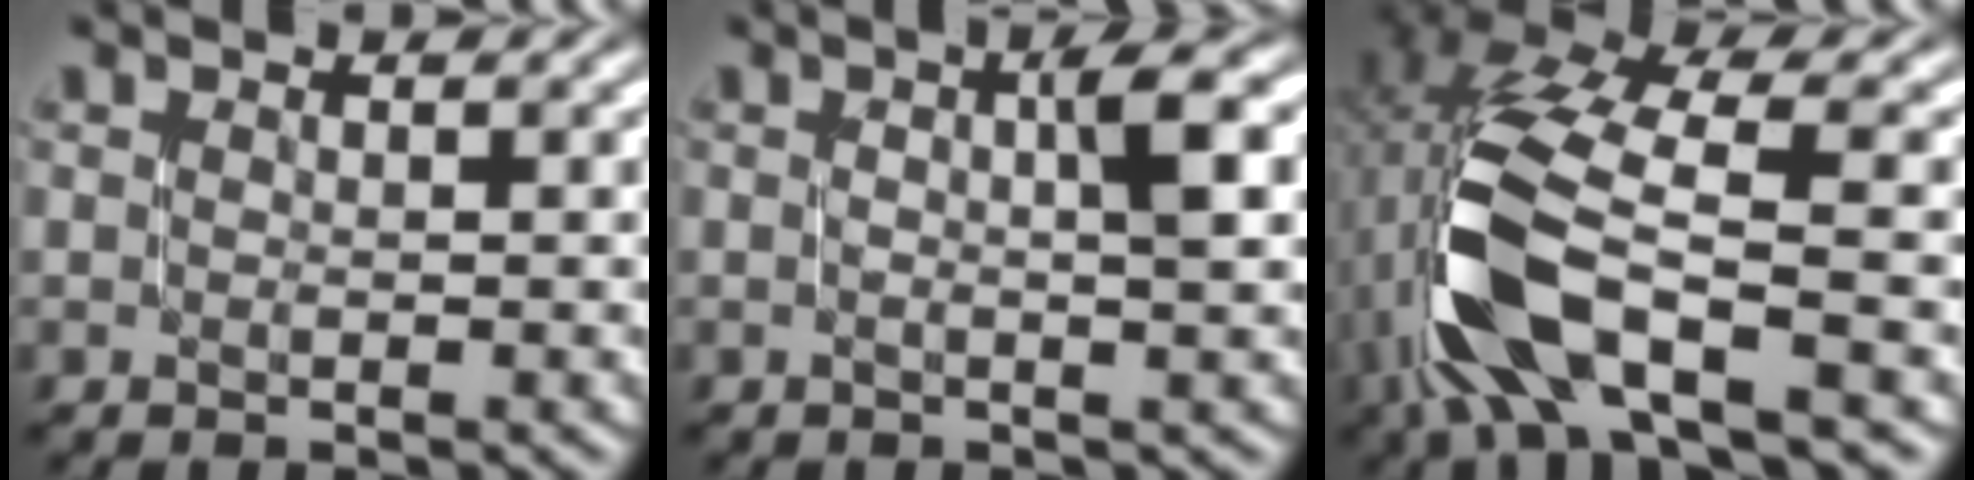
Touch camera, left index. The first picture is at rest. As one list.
[{"total": 4.1, "force": [0.5, 0.7, 4.0], "torque": [-0.058, 0.008, 0.005]}, {"total": 9.8, "force": [-2.5, 3.8, 8.7], "torque": [-0.191, 0.008, -0.053]}]